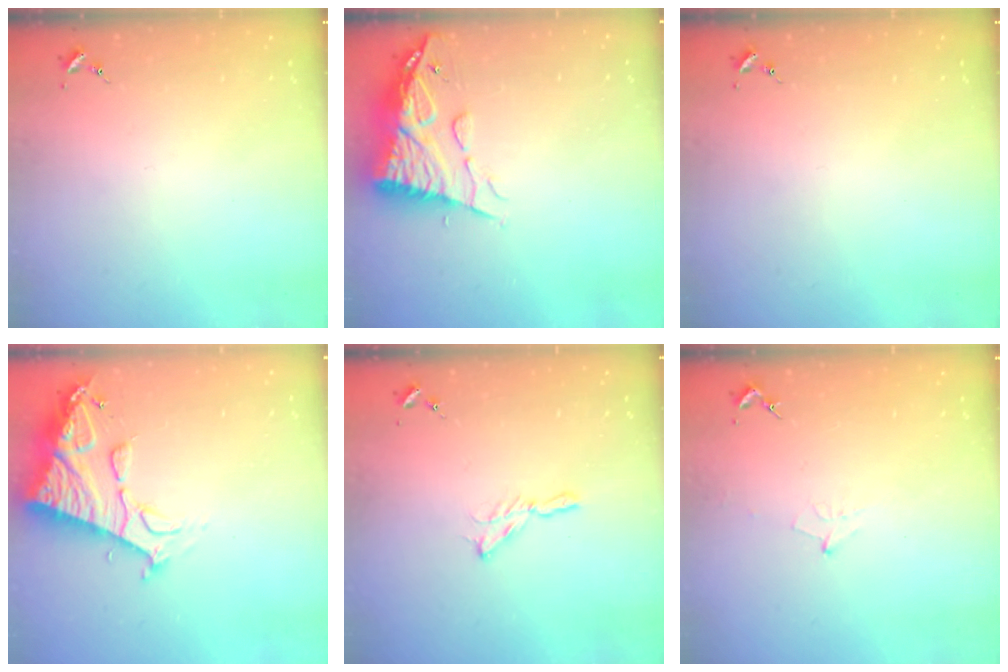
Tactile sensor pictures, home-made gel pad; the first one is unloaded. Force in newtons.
{"total": 11.7, "press": 11.6, "slide": 1.1}
{"total": 0.0}
{"total": 16.2, "press": 16.1, "slide": 1.5}
{"total": 4.9, "press": 4.8, "slide": 0.2}
{"total": 5.3, "press": 5.2, "slide": 1.0}